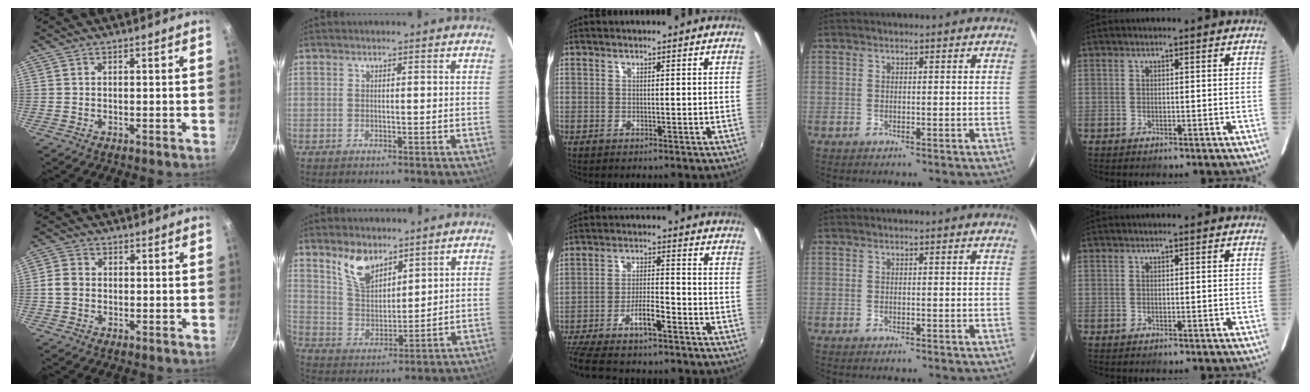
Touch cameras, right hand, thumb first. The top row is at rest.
{"thumb": {"total": 3.7, "force": [-0.3, 3.1, 2.0], "torque": [-0.033, 0.011, -0.012]}, "index": {"total": 8.5, "force": [6.0, 4.0, 4.5], "torque": [-0.081, 0.010, 0.123]}, "middle": {"total": 9.7, "force": [-7.7, 1.6, 5.7], "torque": [-0.124, 0.004, -0.134]}}